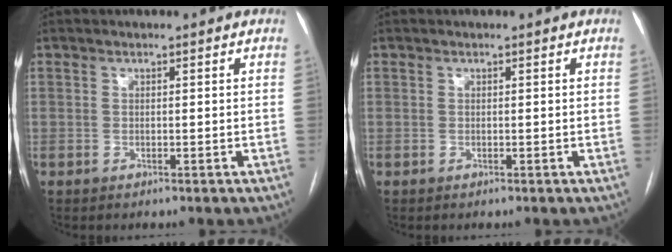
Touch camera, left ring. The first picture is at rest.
{"total": 0.0}